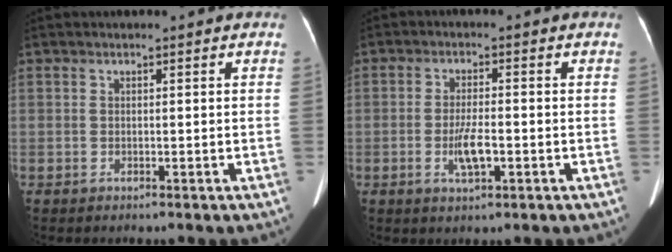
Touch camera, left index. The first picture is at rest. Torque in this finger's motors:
{"motor_torque": [0.78, 0.29, 0.10, 0.03]}